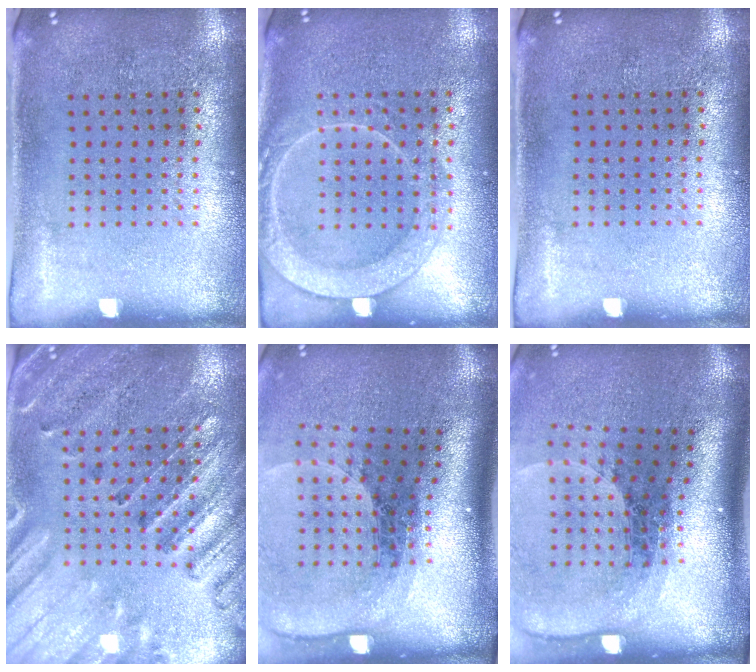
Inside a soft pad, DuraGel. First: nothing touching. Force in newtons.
{"total": 3.0, "press": 2.9, "slide": 0.5}
{"total": 0.0}
{"total": 2.7, "press": 2.6, "slide": 0.9}
{"total": 2.4, "press": 1.7, "slide": 1.7}
{"total": 2.4, "press": 1.7, "slide": 1.7}